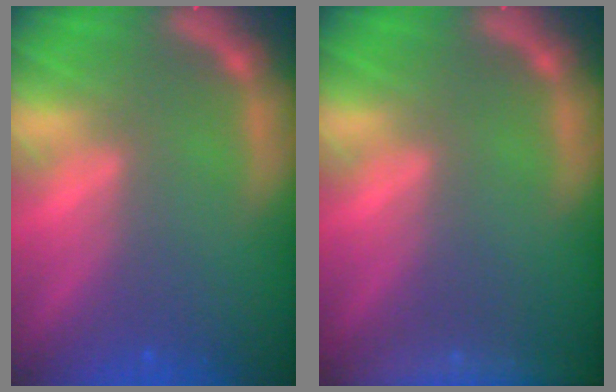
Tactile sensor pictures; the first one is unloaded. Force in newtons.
{"total": 8.0}